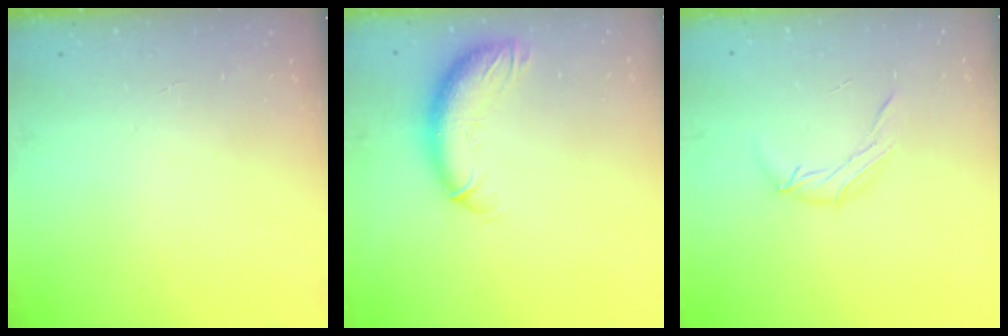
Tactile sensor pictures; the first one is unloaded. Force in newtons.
{"total": 11.5, "press": 11.2, "slide": 2.6}
{"total": 6.6, "press": 6.6, "slide": 0.6}